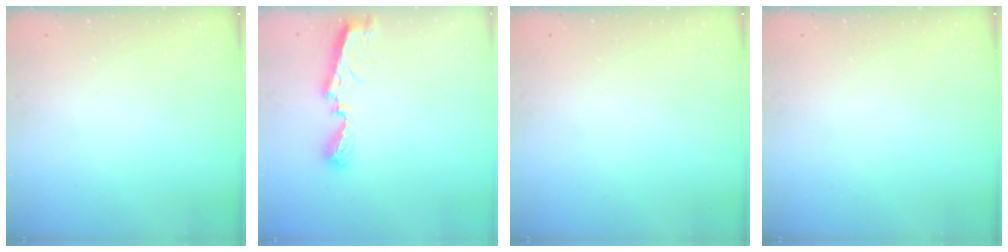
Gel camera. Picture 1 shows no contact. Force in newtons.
{"total": 7.6, "press": 7.5, "slide": 0.3}
{"total": 0.0}
{"total": 0.0}